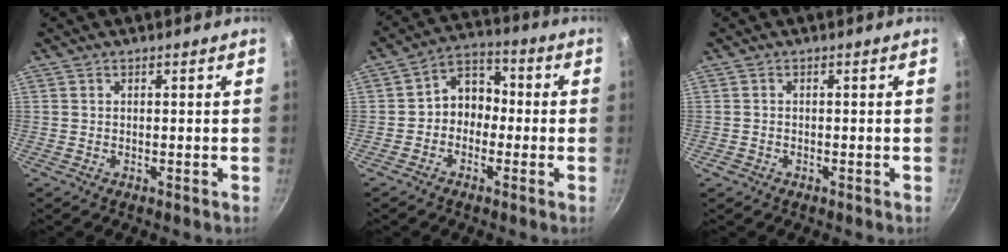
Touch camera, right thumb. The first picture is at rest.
{"total": 7.4, "force": [-1.1, 6.0, 4.1], "torque": [-0.017, 0.034, -0.037]}
{"total": 0.8, "force": [-0.5, 0.6, 0.2], "torque": [-0.008, 0.005, -0.007]}